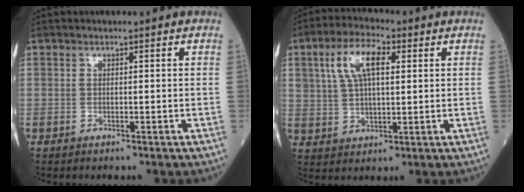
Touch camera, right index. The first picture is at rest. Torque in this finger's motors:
{"motor_torque": [0.36, 0.19, 0.25, 0.10]}